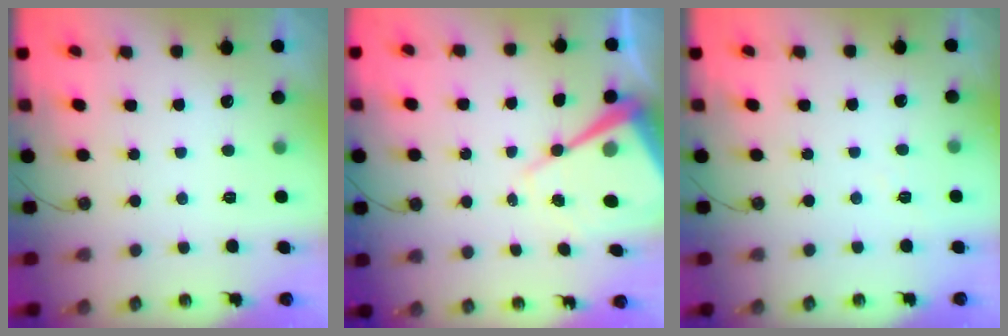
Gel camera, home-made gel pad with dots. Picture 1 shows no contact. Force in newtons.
{"total": 14.1, "press": 14.0, "slide": 1.1}
{"total": 3.0, "press": 3.0, "slide": 0.3}